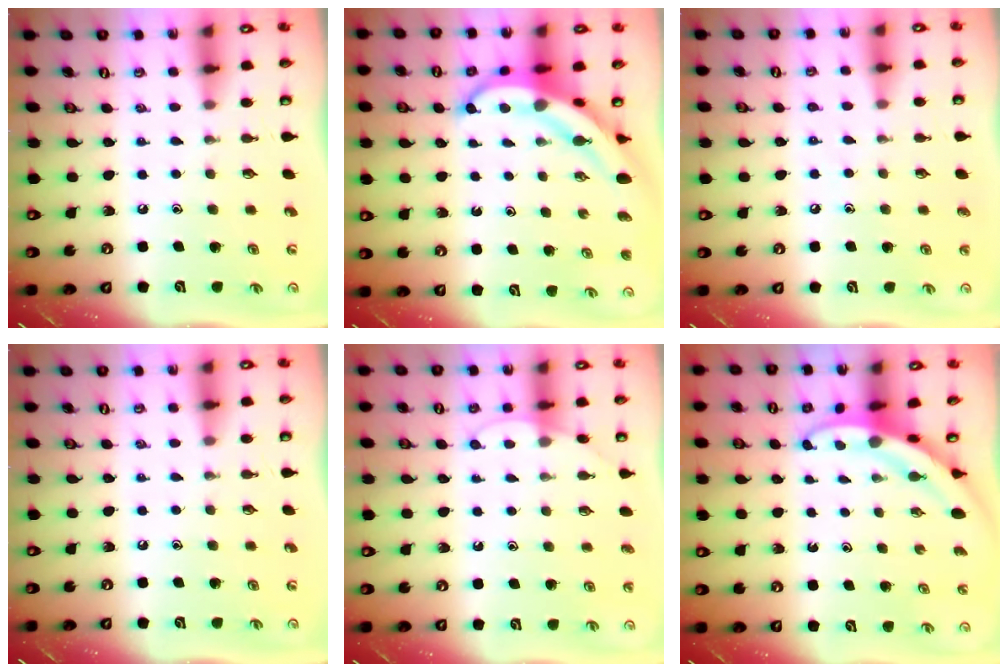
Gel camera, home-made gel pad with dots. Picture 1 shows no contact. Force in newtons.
{"total": 7.7, "press": 7.6, "slide": 1.4}
{"total": 5.2, "press": 5.1, "slide": 0.6}
{"total": 0.0}
{"total": 4.8, "press": 4.7, "slide": 0.4}
{"total": 3.2, "press": 3.2, "slide": 0.3}